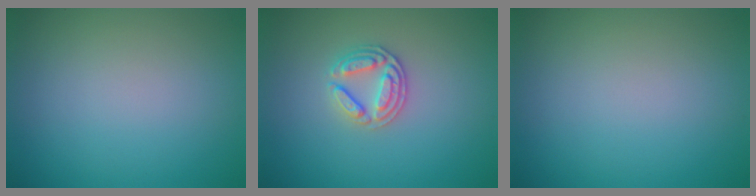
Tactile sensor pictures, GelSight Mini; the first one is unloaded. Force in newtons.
{"total": 2.6, "press": 2.5, "slide": 0.6}
{"total": 0.0}